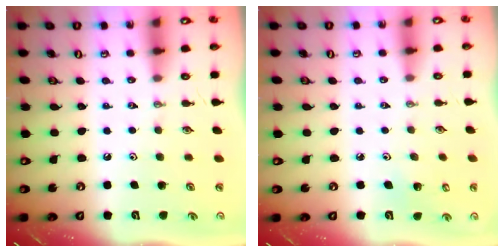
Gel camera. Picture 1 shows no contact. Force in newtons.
{"total": 2.5, "press": 2.4, "slide": 0.6}